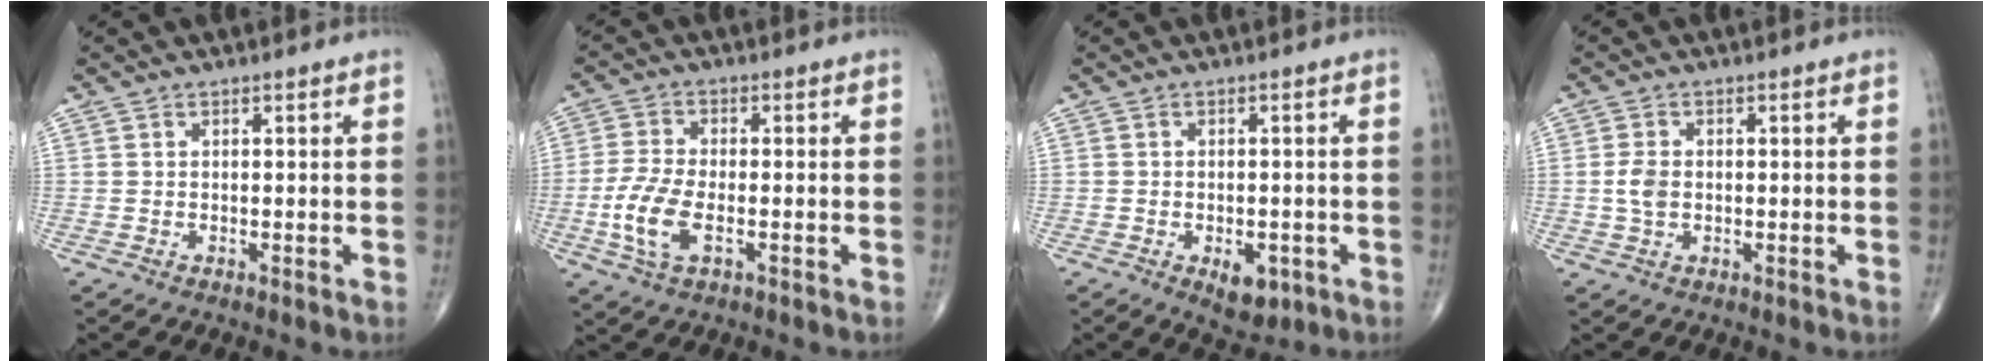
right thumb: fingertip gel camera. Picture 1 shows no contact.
{"total": 8.1, "force": [-2.2, 3.8, 6.8], "torque": [-0.161, 0.004, -0.043]}
{"total": 5.3, "force": [-2.1, 3.0, 3.8], "torque": [-0.041, 0.003, -0.019]}
{"total": 3.3, "force": [-0.2, 2.2, 2.4], "torque": [-0.052, 0.004, -0.004]}